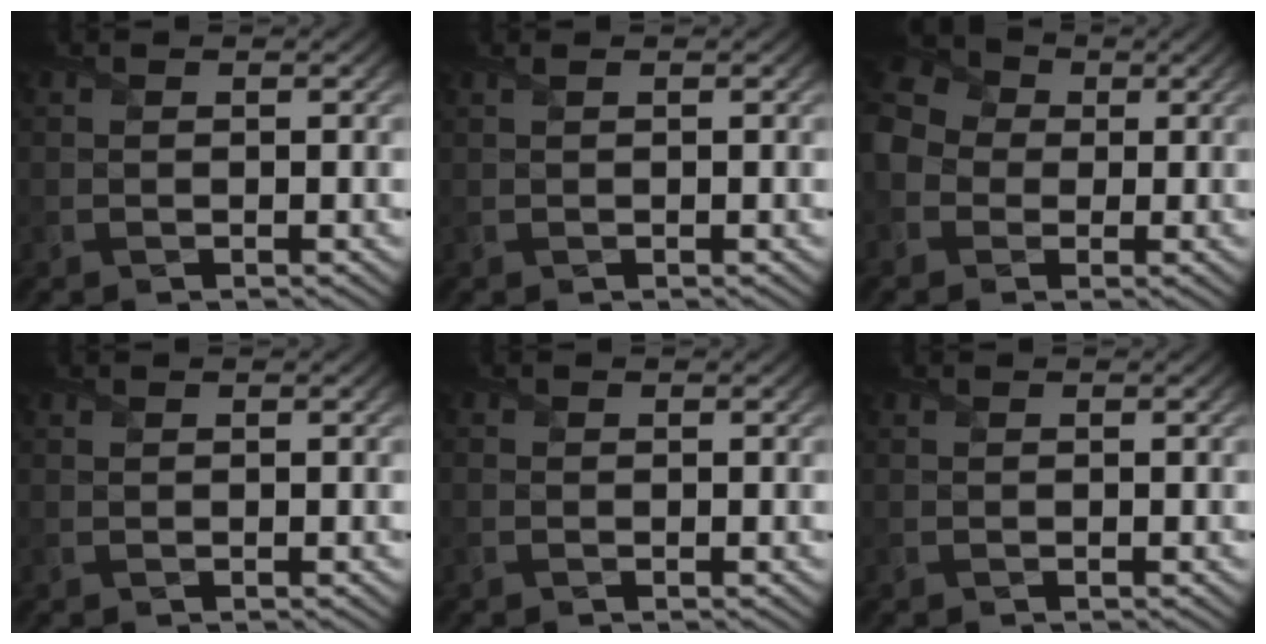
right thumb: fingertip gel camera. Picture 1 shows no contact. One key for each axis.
{"total": 0.0}
{"total": 8.0, "fx": -0.6, "fy": 6.8, "fz": 4.3, "tx": -0.134, "ty": 0.003, "tz": -0.024}
{"total": 0.0}
{"total": 0.9, "fx": -0.3, "fy": 0.7, "fz": 0.4, "tx": -0.006, "ty": -0.005, "tz": -0.006}
{"total": 0.0}